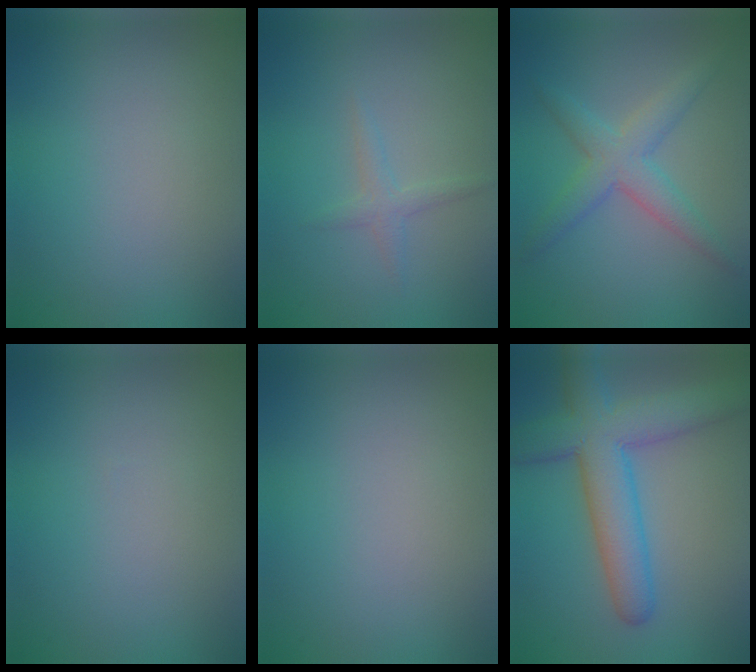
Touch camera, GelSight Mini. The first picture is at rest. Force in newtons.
{"total": 1.4, "press": 1.4, "slide": 0.1}
{"total": 3.7, "press": 3.7, "slide": 0.1}
{"total": 0.0}
{"total": 0.0}
{"total": 7.7, "press": 7.7, "slide": 0.3}